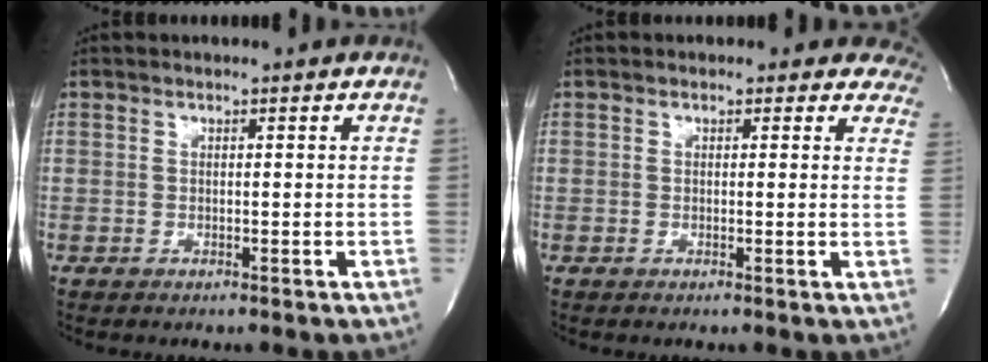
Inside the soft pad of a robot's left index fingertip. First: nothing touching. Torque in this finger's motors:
{"motor_torque": [1.10, -1.04, 0.13, 0.00]}